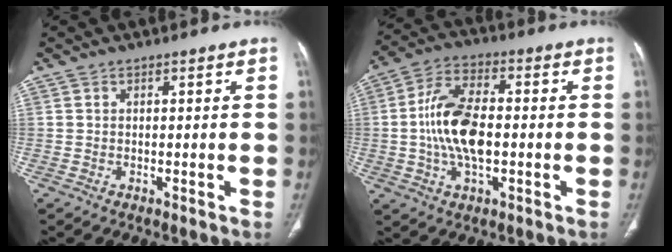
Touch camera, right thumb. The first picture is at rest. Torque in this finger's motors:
{"motor_torque": [2.54, 2.46, 1.49, -1.27, 0.16]}